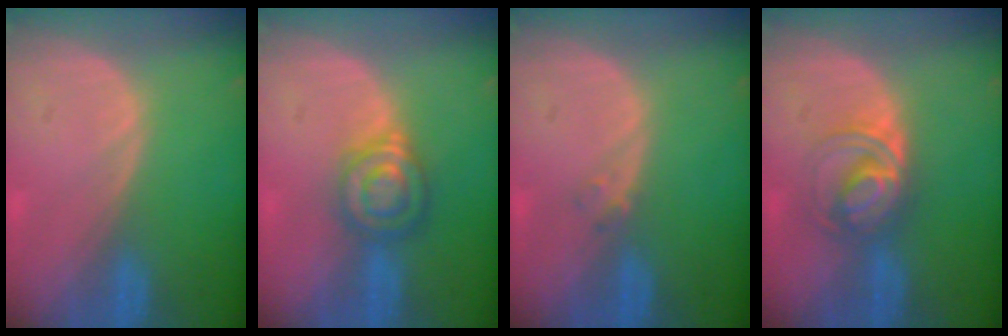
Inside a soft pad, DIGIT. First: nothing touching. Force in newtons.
{"total": 6.0, "press": 5.7, "slide": 1.7}
{"total": 1.0, "press": 1.0, "slide": 0.2}
{"total": 6.0, "press": 5.6, "slide": 2.2}